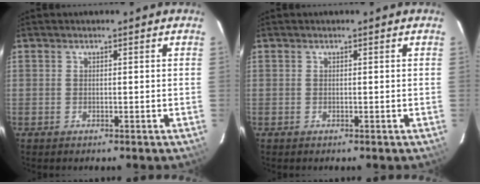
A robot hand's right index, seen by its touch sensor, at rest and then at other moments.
{"total": 0.0}